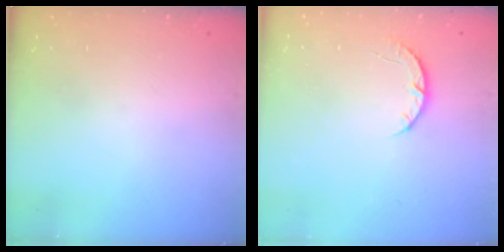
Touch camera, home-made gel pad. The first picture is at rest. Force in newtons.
{"total": 3.9, "press": 3.8, "slide": 0.6}